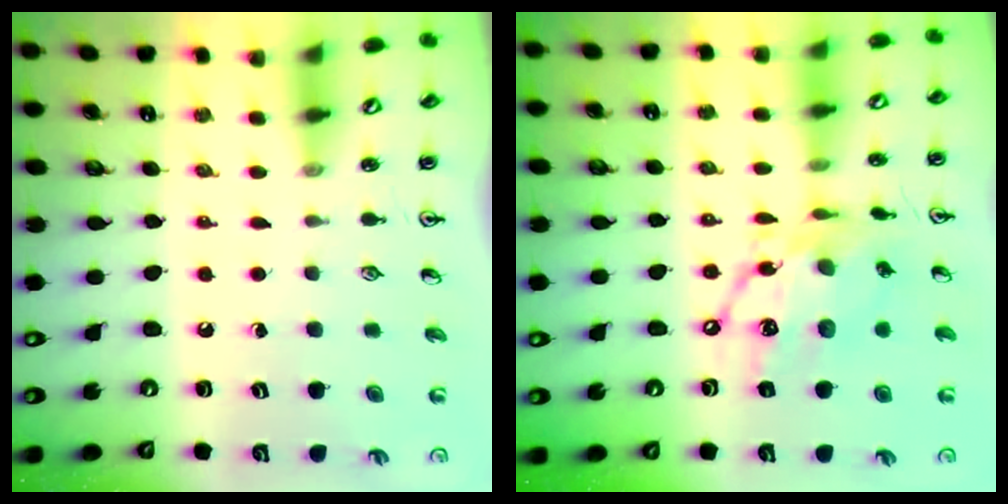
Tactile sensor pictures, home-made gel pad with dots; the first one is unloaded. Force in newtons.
{"total": 14.6, "press": 14.5, "slide": 1.4}